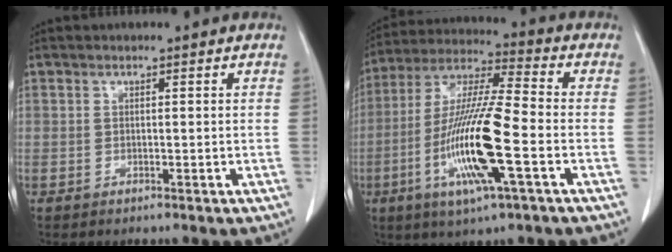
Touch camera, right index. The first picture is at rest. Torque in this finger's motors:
{"motor_torque": [1.96, -0.18, 0.62, 0.21]}